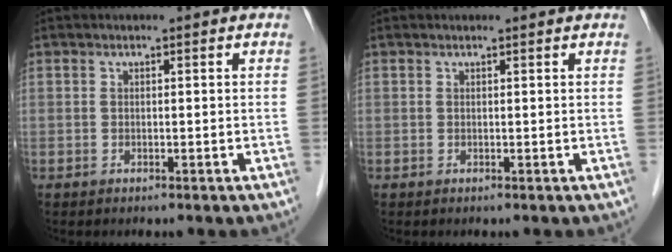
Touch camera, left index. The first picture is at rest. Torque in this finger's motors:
{"motor_torque": [0.27, -0.19, 0.02, 0.01]}